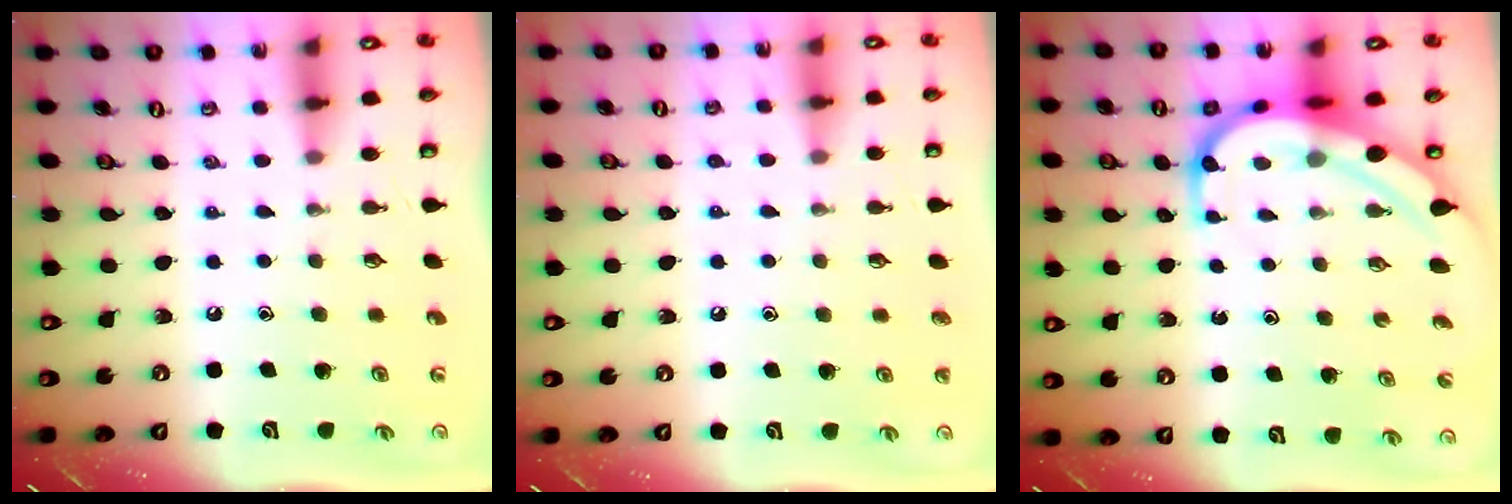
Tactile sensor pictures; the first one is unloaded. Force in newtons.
{"total": 4.9, "press": 4.9, "slide": 0.5}
{"total": 9.0, "press": 9.0, "slide": 1.0}